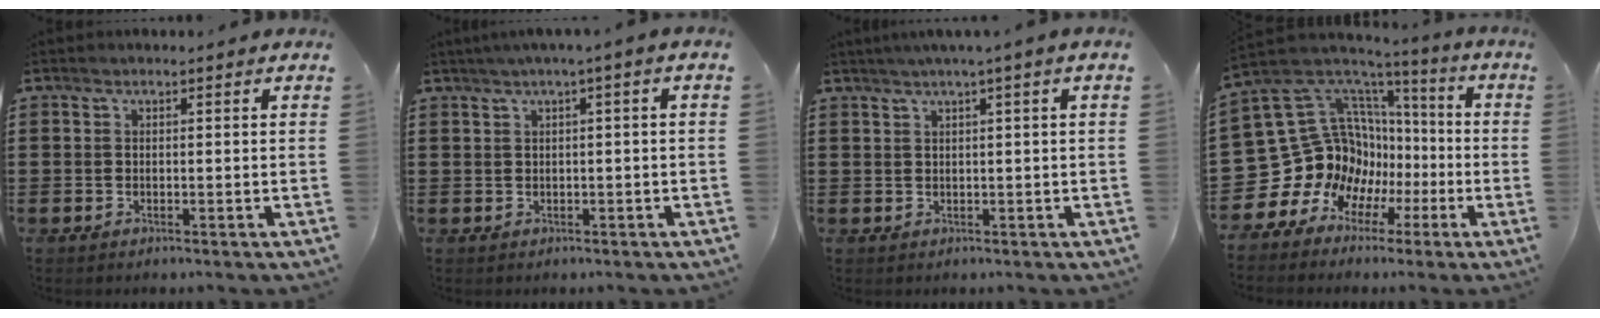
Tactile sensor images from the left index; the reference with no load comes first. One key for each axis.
{"total": 1.5, "fx": 0.0, "fy": -0.2, "fz": 1.5, "tx": -0.024, "ty": -0.006, "tz": -0.001}
{"total": 1.8, "fx": 0.8, "fy": -0.5, "fz": 1.5, "tx": -0.027, "ty": -0.005, "tz": 0.013}
{"total": 16.2, "fx": -2.7, "fy": 14.6, "fz": 6.4, "tx": -0.191, "ty": -0.042, "tz": -0.006}